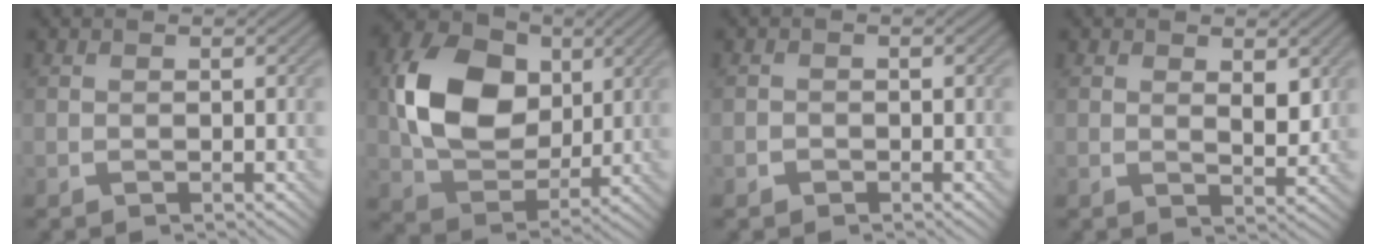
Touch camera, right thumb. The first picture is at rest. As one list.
[{"total": 12.6, "force": [2.4, 9.2, 8.3], "torque": [-0.176, 0.005, 0.046]}, {"total": 0.9, "force": [-0.5, 0.7, 0.1], "torque": [0.001, -0.001, -0.012]}, {"total": 3.2, "force": [1.2, 1.6, 2.5], "torque": [-0.042, -0.008, 0.024]}]